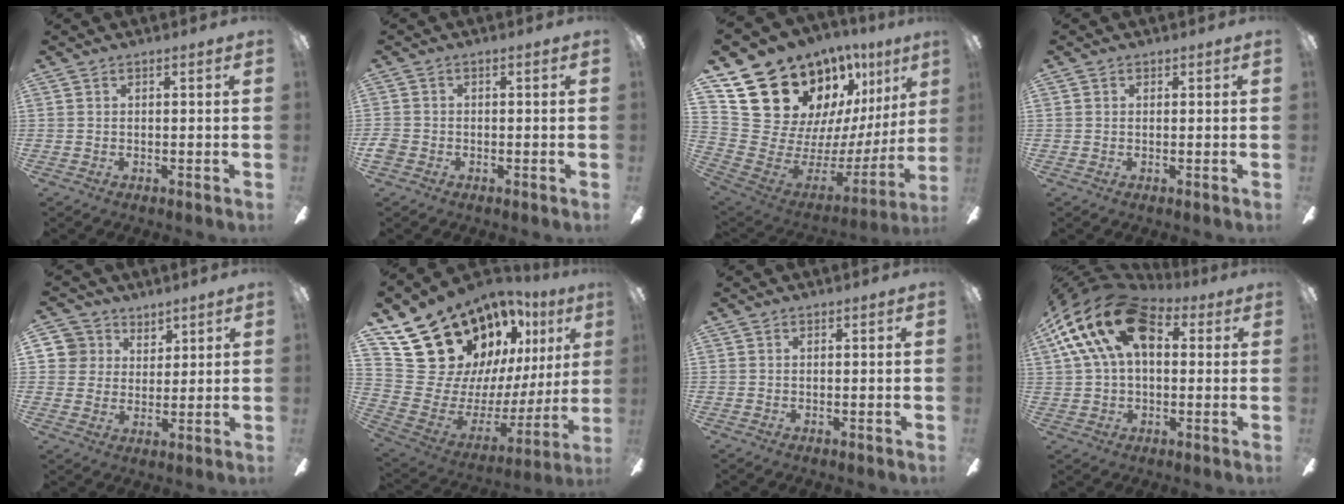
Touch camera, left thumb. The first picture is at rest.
{"total": 2.3, "force": [-1.1, 1.6, 1.2], "torque": [-0.025, 0.004, -0.021]}
{"total": 22.4, "force": [15.6, 13.3, 9.0], "torque": [-0.149, -0.127, 0.326]}
{"total": 0.6, "force": [0.2, 0.6, 0.1], "torque": [-0.002, 0.004, 0.003]}
{"total": 7.1, "force": [4.7, 5.4, 0.0], "torque": [-0.018, -0.022, 0.092]}
{"total": 23.2, "force": [17.6, 13.1, 7.4], "torque": [-0.115, -0.138, 0.362]}
{"total": 0.0}
{"total": 19.6, "force": [7.3, 11.5, 14.1], "torque": [-0.283, -0.017, 0.125]}